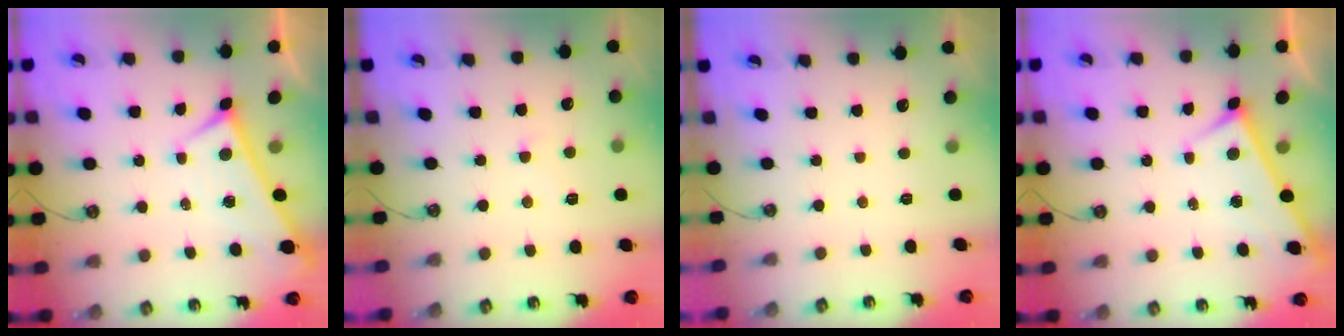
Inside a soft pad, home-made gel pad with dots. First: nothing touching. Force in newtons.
{"total": 4.9, "press": 4.9, "slide": 0.3}
{"total": 0.0}
{"total": 3.0, "press": 3.0, "slide": 0.2}